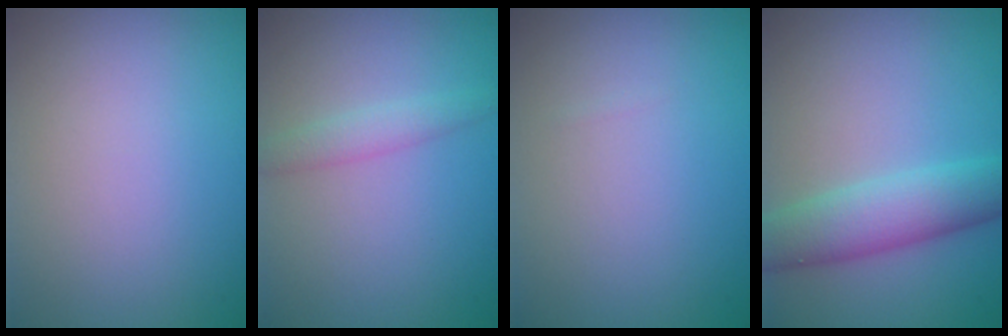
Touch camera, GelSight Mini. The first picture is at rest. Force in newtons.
{"total": 1.7, "press": 1.7, "slide": 0.1}
{"total": 0.0}
{"total": 5.6, "press": 5.6, "slide": 0.2}